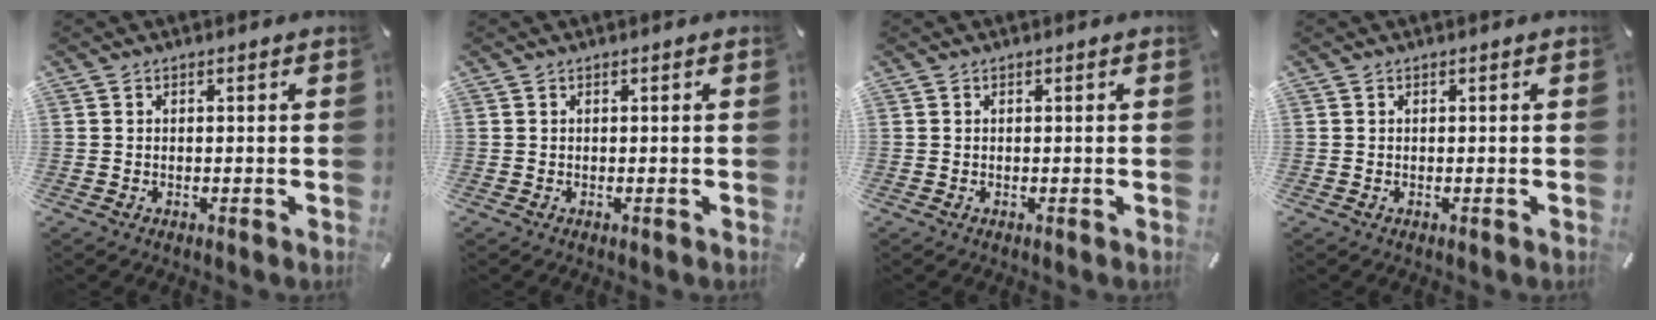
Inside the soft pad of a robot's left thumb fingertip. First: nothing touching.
{"total": 0.0}
{"total": 0.0}
{"total": 0.0}